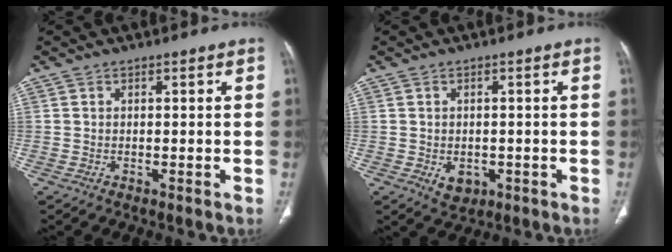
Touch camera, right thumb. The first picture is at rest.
{"total": 3.4, "force": [-1.0, 2.6, 2.1], "torque": [-0.021, 0.000, -0.003]}